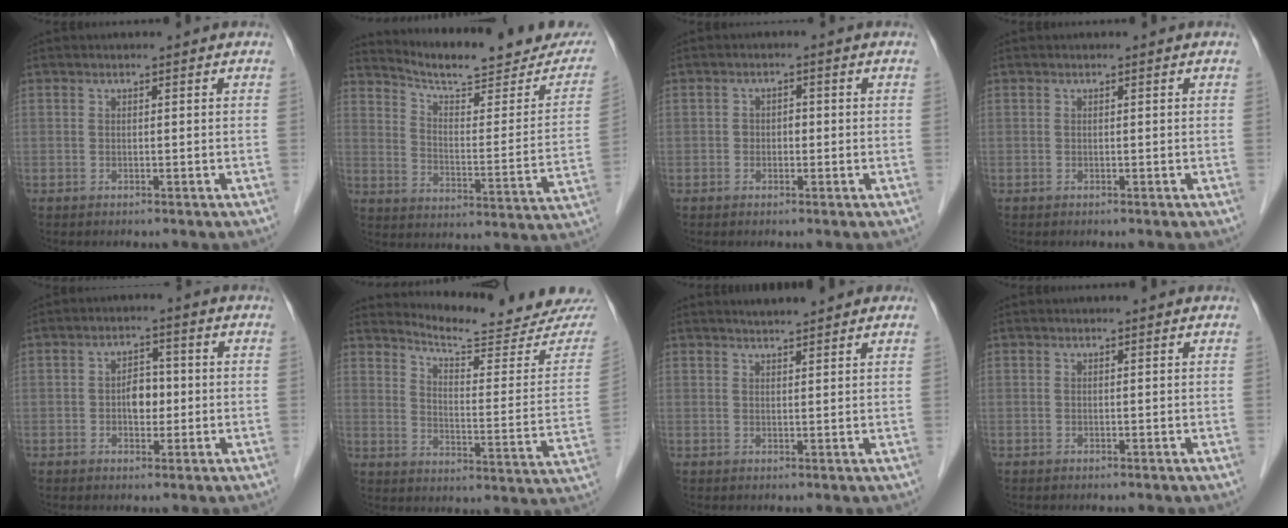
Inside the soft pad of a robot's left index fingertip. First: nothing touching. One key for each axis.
{"total": 19.6, "fx": 18.0, "fy": 3.1, "fz": 7.1, "tx": -0.097, "ty": -0.044, "tz": 0.235}
{"total": 1.7, "fx": -0.2, "fy": 1.2, "fz": 1.1, "tx": -0.014, "ty": 0.008, "tz": -0.005}
{"total": 0.0}
{"total": 3.8, "fx": -0.4, "fy": 2.4, "fz": 2.9, "tx": -0.049, "ty": 0.011, "tz": -0.007}
{"total": 17.2, "fx": 16.7, "fy": 0.3, "fz": 3.8, "tx": -0.056, "ty": -0.100, "tz": 0.207}
{"total": 4.0, "fx": 3.7, "fy": 0.5, "fz": 1.5, "tx": -0.022, "ty": 0.019, "tz": 0.049}
{"total": 0.0}